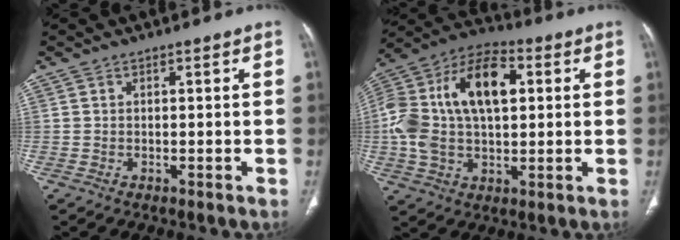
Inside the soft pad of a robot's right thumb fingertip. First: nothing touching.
{"total": 20.9, "force": [3.2, 12.0, 16.8], "torque": [-0.318, 0.026, 0.048]}